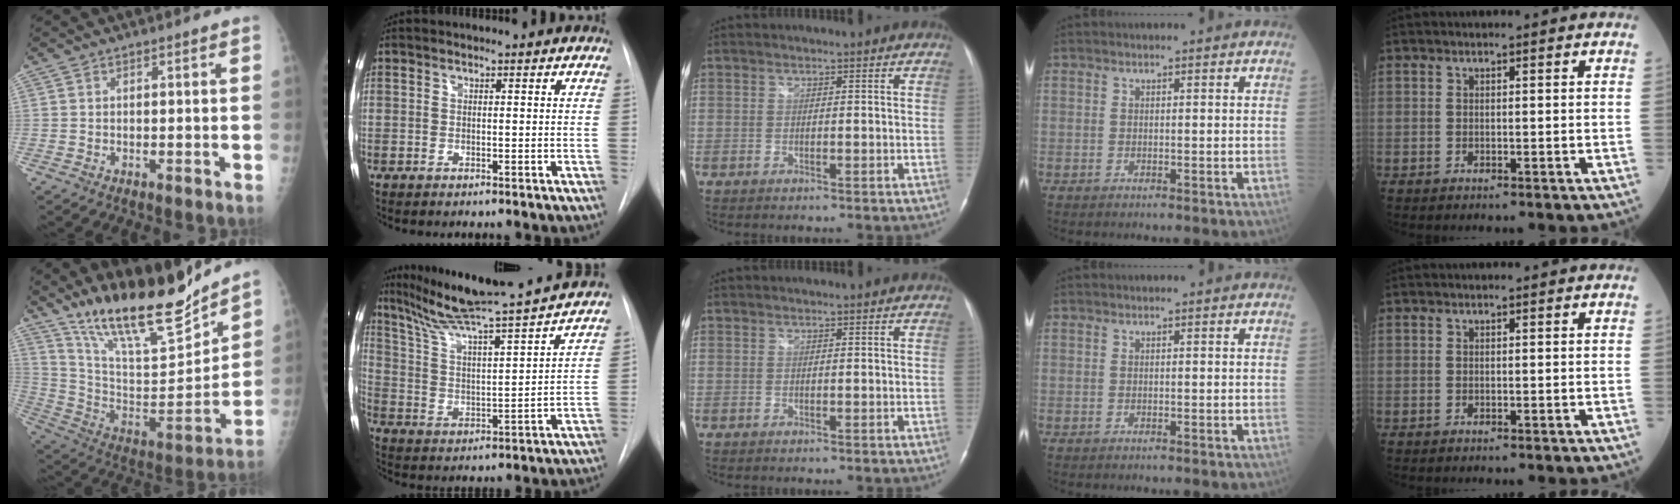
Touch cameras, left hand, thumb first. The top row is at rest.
{"thumb": {"total": 22.3, "force": [18.3, 5.0, 11.8], "torque": [-0.165, -0.106, 0.319]}, "index": {"total": 18.8, "force": [16.8, -0.9, 8.3], "torque": [-0.144, -0.009, 0.263]}}